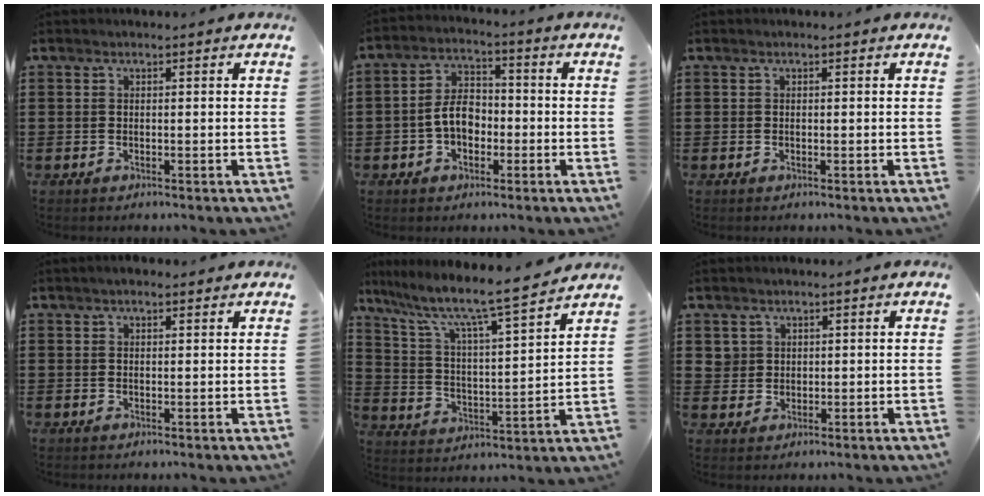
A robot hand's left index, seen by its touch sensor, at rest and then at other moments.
{"total": 6.0, "force": [-1.2, 3.9, 4.4], "torque": [-0.094, 0.009, -0.027]}
{"total": 0.0}
{"total": 1.3, "force": [0.9, 0.5, 0.8], "torque": [-0.016, 0.005, 0.017]}
{"total": 8.1, "force": [6.7, 0.5, 4.4], "torque": [-0.115, -0.049, 0.105]}
{"total": 2.6, "force": [1.2, 2.3, 0.1], "torque": [-0.015, 0.009, 0.022]}